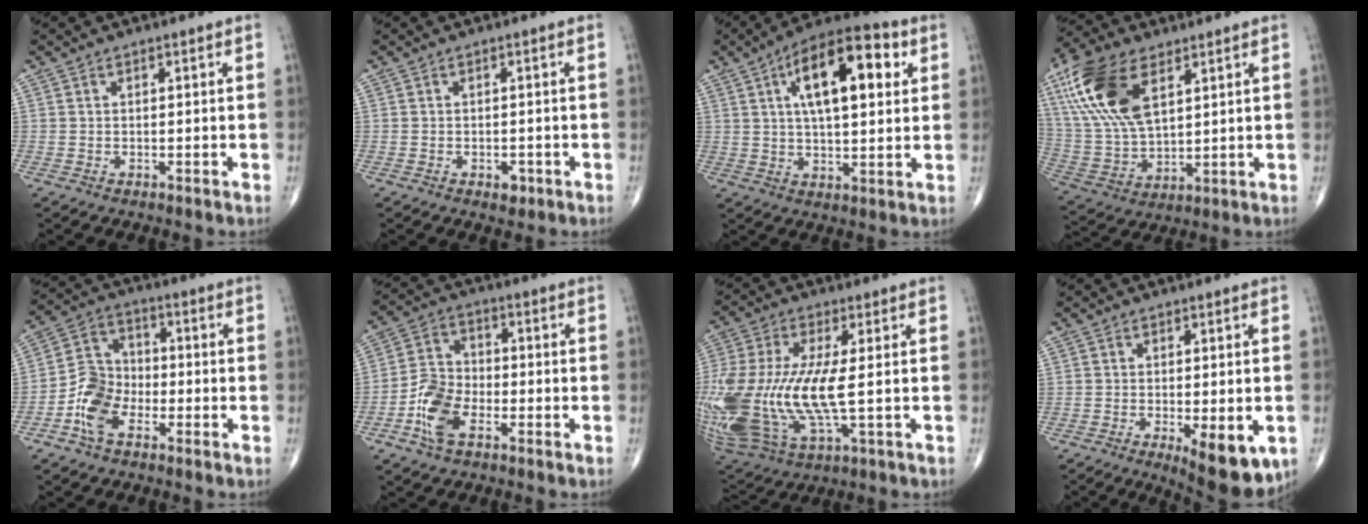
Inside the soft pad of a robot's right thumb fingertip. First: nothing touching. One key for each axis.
{"total": 1.7, "fx": -0.8, "fy": 1.1, "fz": 1.1, "tx": -0.011, "ty": 0.001, "tz": -0.008}
{"total": 17.1, "fx": 5.5, "fy": 7.2, "fz": 14.5, "tx": -0.208, "ty": 0.009, "tz": 0.081}
{"total": 18.6, "fx": 8.2, "fy": 9.4, "fz": 13.7, "tx": -0.282, "ty": -0.020, "tz": 0.160}
{"total": 9.0, "fx": -4.1, "fy": 5.8, "fz": 5.6, "tx": -0.098, "ty": 0.027, "tz": -0.087}
{"total": 8.9, "fx": -4.1, "fy": 5.0, "fz": 6.1, "tx": -0.121, "ty": 0.018, "tz": -0.083}
{"total": 25.4, "fx": -1.5, "fy": 10.3, "fz": 23.2, "tx": -0.598, "ty": -0.023, "tz": -0.013}
{"total": 10.3, "fx": -3.6, "fy": 3.7, "fz": 8.9, "tx": -0.111, "ty": -0.016, "tz": -0.045}